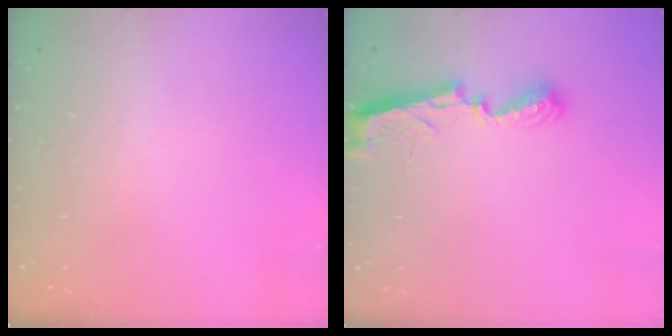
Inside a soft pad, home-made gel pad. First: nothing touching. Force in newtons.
{"total": 7.2, "press": 7.2, "slide": 0.1}